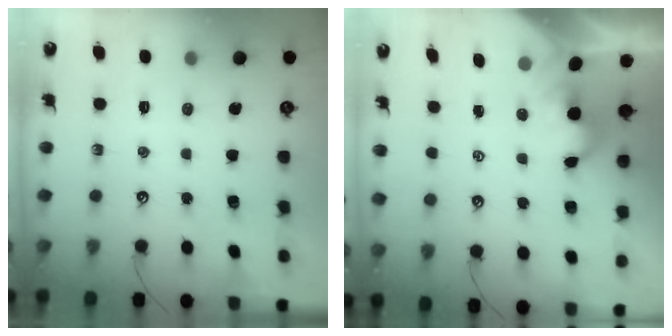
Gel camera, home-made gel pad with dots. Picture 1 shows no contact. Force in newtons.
{"total": 1.8, "press": 1.7, "slide": 0.5}